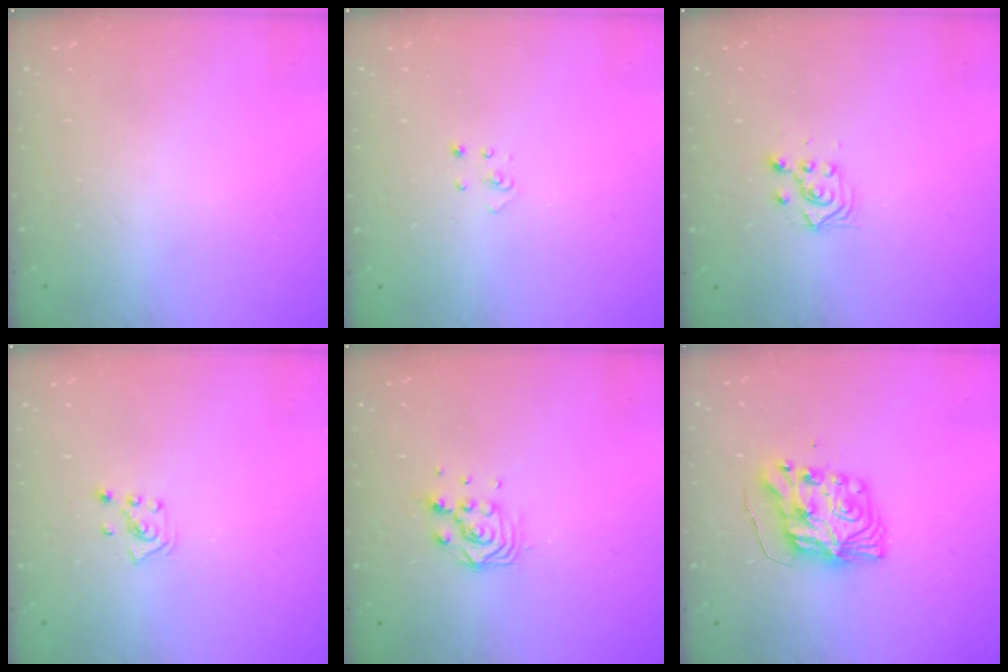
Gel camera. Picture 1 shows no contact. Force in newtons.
{"total": 2.2, "press": 2.2, "slide": 0.2}
{"total": 4.6, "press": 4.5, "slide": 0.6}
{"total": 2.6, "press": 2.6, "slide": 0.5}
{"total": 6.6, "press": 6.6, "slide": 0.5}
{"total": 9.1, "press": 9.0, "slide": 0.6}